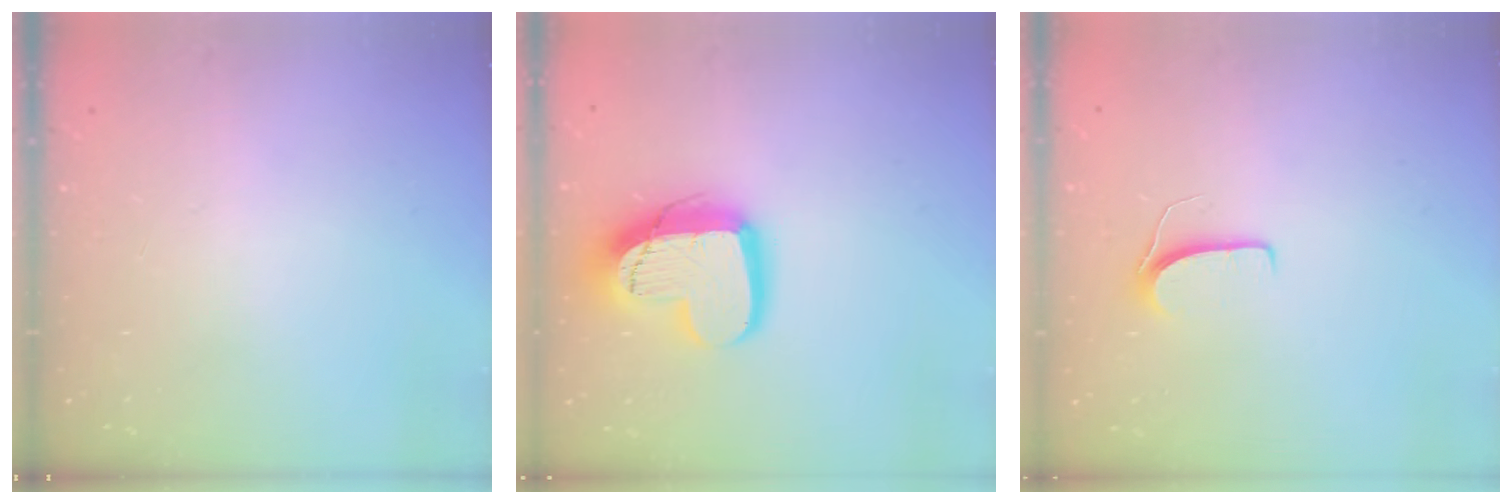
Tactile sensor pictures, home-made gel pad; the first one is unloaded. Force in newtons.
{"total": 16.2, "press": 16.1, "slide": 1.3}
{"total": 5.9, "press": 5.9, "slide": 0.4}